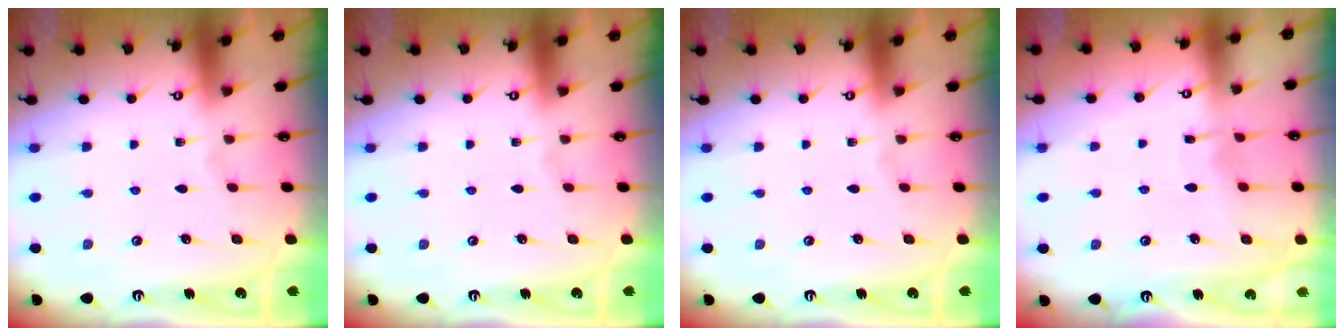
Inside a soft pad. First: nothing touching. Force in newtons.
{"total": 0.0}
{"total": 0.0}
{"total": 5.3, "press": 5.2, "slide": 0.5}